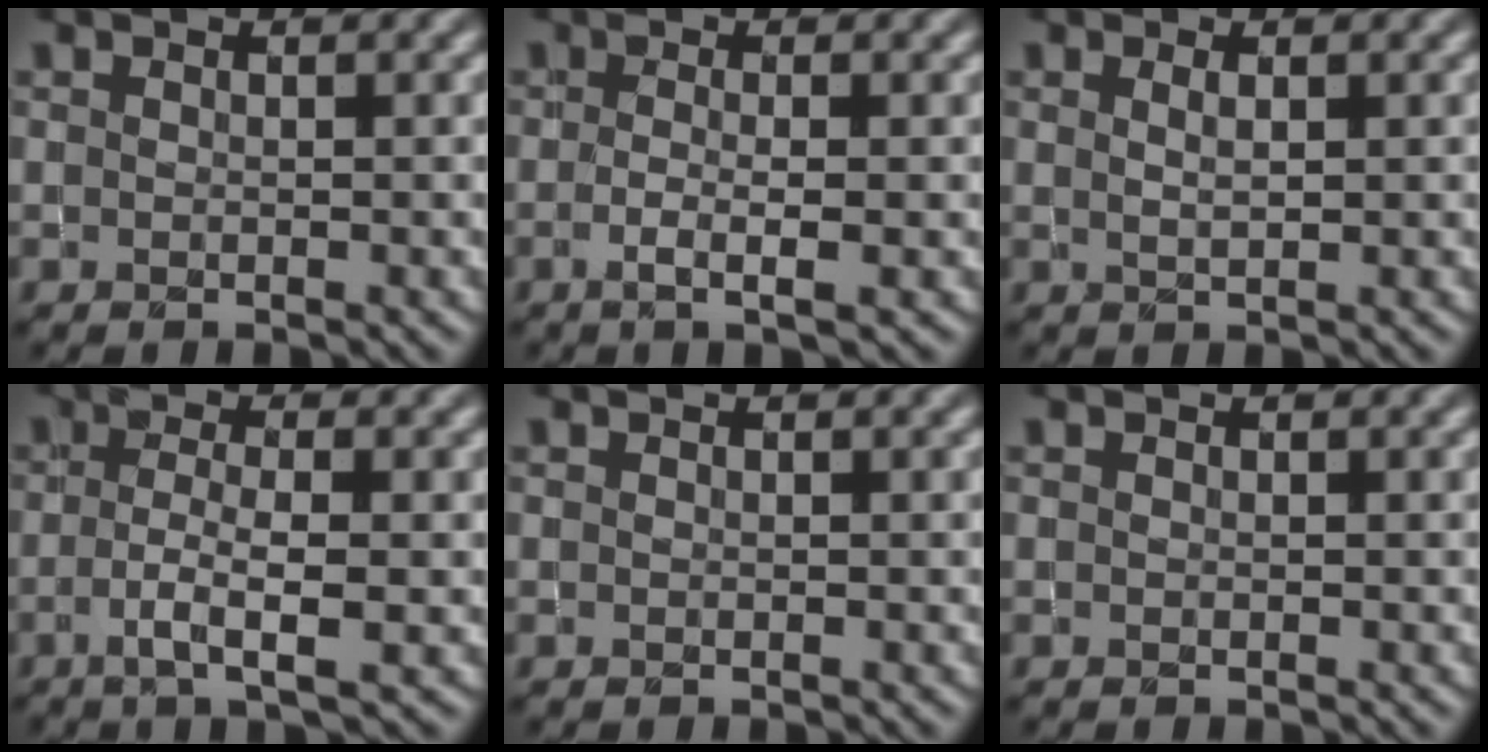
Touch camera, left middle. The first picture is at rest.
{"total": 2.3, "force": [-0.5, 0.6, 2.1], "torque": [-0.038, -0.007, -0.012]}
{"total": 1.1, "force": [0.5, 0.3, 1.0], "torque": [-0.019, -0.001, 0.010]}
{"total": 3.6, "force": [-0.9, 0.8, 3.4], "torque": [-0.066, -0.003, -0.017]}
{"total": 0.0}
{"total": 0.0}